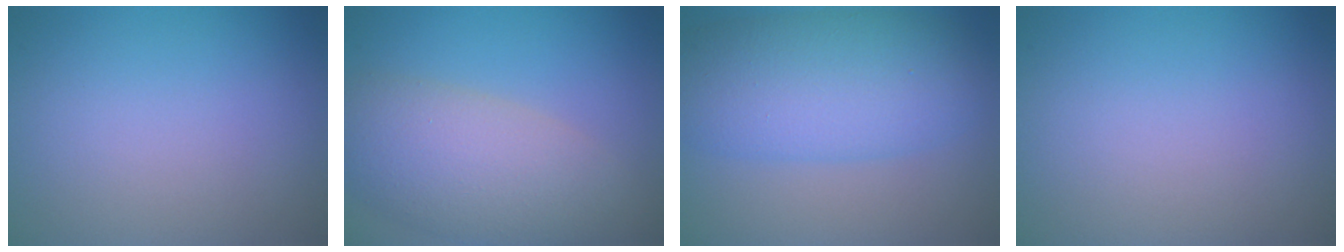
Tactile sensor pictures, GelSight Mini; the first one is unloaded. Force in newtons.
{"total": 7.7, "press": 7.7, "slide": 0.5}
{"total": 8.0, "press": 8.0, "slide": 0.2}
{"total": 0.0}